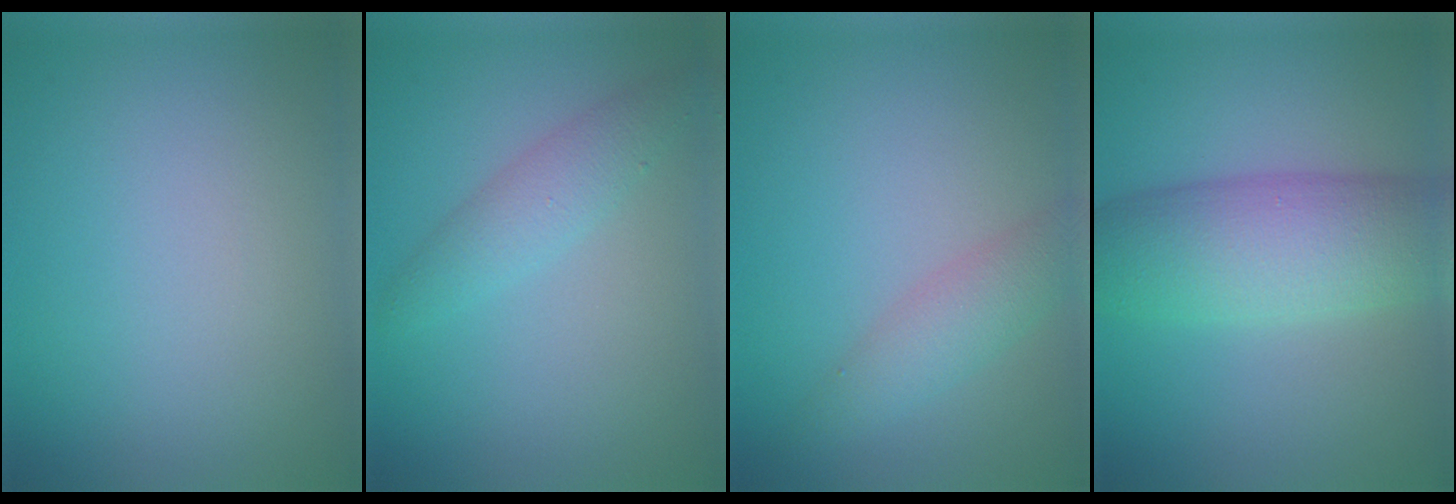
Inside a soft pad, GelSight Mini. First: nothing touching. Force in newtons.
{"total": 2.4, "press": 2.4, "slide": 0.1}
{"total": 3.0, "press": 3.0, "slide": 0.1}
{"total": 8.3, "press": 8.3, "slide": 0.1}